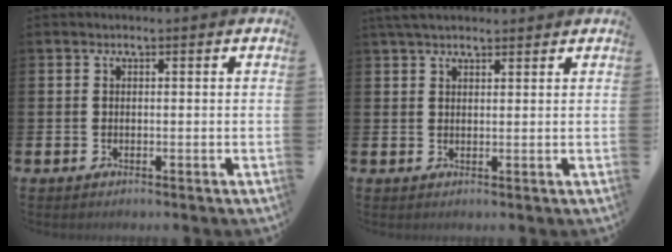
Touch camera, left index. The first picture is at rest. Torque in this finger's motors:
{"motor_torque": [1.07, -1.07, 0.18, 0.15]}